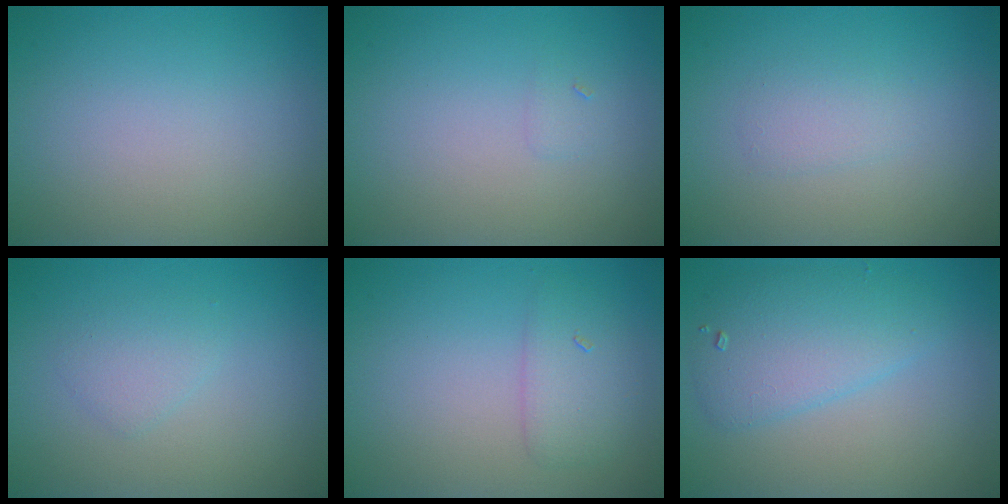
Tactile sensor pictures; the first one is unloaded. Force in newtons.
{"total": 0.5, "press": 0.5, "slide": 0.1}
{"total": 1.3, "press": 1.3, "slide": 0.0}
{"total": 1.4, "press": 1.4, "slide": 0.1}
{"total": 2.1, "press": 2.1, "slide": 0.1}
{"total": 4.1, "press": 4.1, "slide": 0.2}